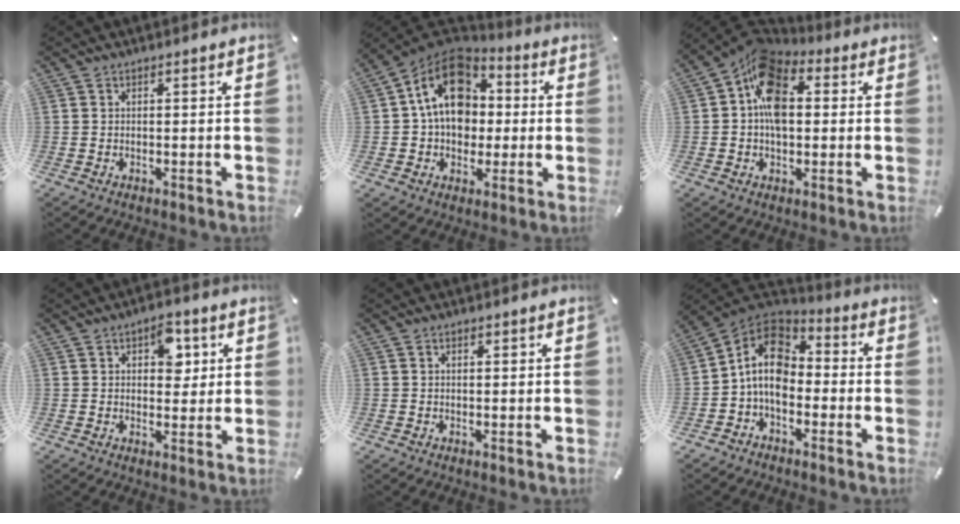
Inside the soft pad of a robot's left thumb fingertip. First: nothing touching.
{"total": 16.3, "force": [2.2, 13.0, 9.7], "torque": [-0.172, -0.002, 0.042]}
{"total": 12.9, "force": [1.9, 8.8, 9.2], "torque": [-0.172, -0.005, 0.033]}
{"total": 6.9, "force": [2.6, 4.4, 4.8], "torque": [-0.051, -0.004, 0.036]}
{"total": 0.7, "force": [0.3, 0.4, 0.5], "torque": [-0.011, 0.003, 0.005]}
{"total": 11.2, "force": [-2.3, 8.0, 7.5], "torque": [-0.163, 0.020, -0.046]}